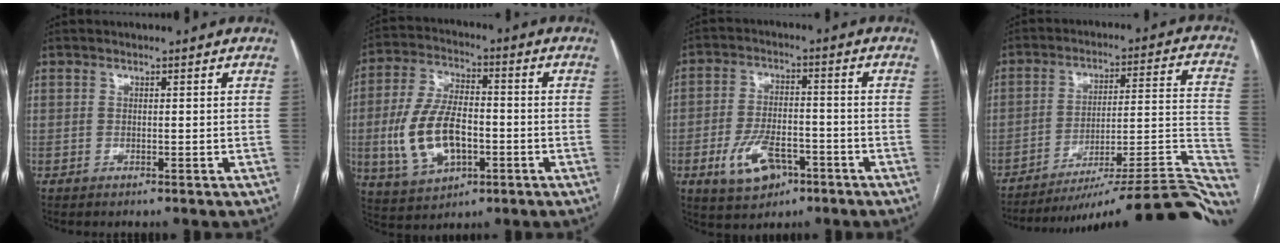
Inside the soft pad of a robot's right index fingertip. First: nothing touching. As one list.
[{"total": 13.2, "force": [-2.6, 6.9, 10.9], "torque": [-0.237, 0.010, -0.040]}, {"total": 9.3, "force": [-4.3, 5.1, 6.4], "torque": [-0.131, 0.004, -0.068]}, {"total": 25.7, "force": [-21.2, 2.2, 14.3], "torque": [-0.087, 0.020, -0.287]}]